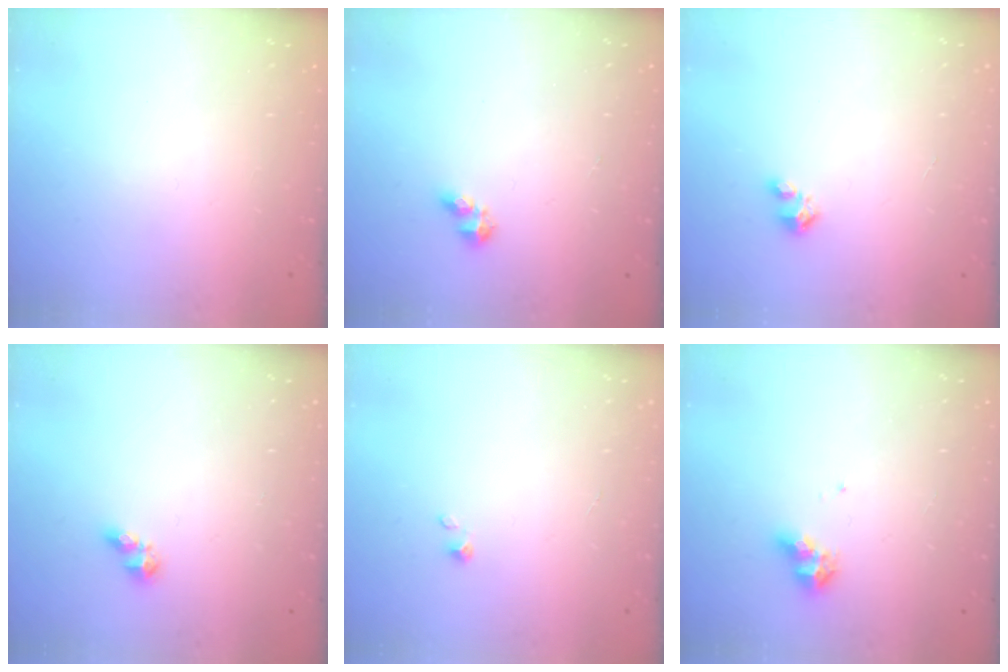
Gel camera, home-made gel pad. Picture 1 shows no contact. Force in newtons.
{"total": 2.9, "press": 2.9, "slide": 0.3}
{"total": 1.6, "press": 1.6, "slide": 0.1}
{"total": 5.7, "press": 5.7, "slide": 0.5}
{"total": 0.7, "press": 0.7, "slide": 0.1}
{"total": 6.1, "press": 6.1, "slide": 1.0}